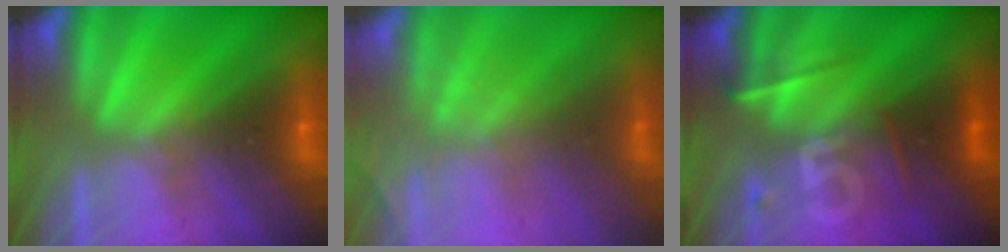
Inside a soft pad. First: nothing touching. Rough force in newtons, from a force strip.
{"total": 1.8}
{"total": 2.3}